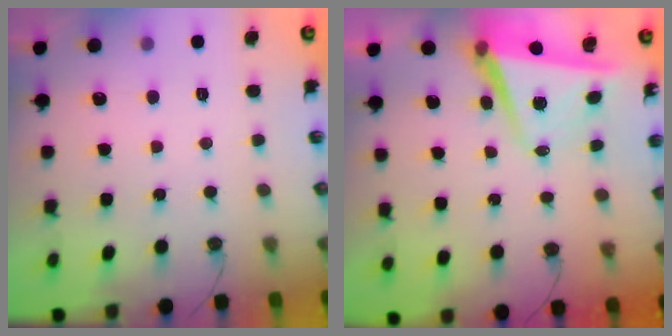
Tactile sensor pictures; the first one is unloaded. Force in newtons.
{"total": 6.6, "press": 6.5, "slide": 1.4}